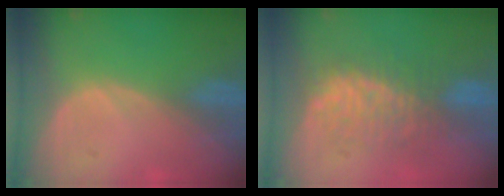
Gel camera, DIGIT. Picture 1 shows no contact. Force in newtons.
{"total": 7.7, "press": 7.7, "slide": 0.3}